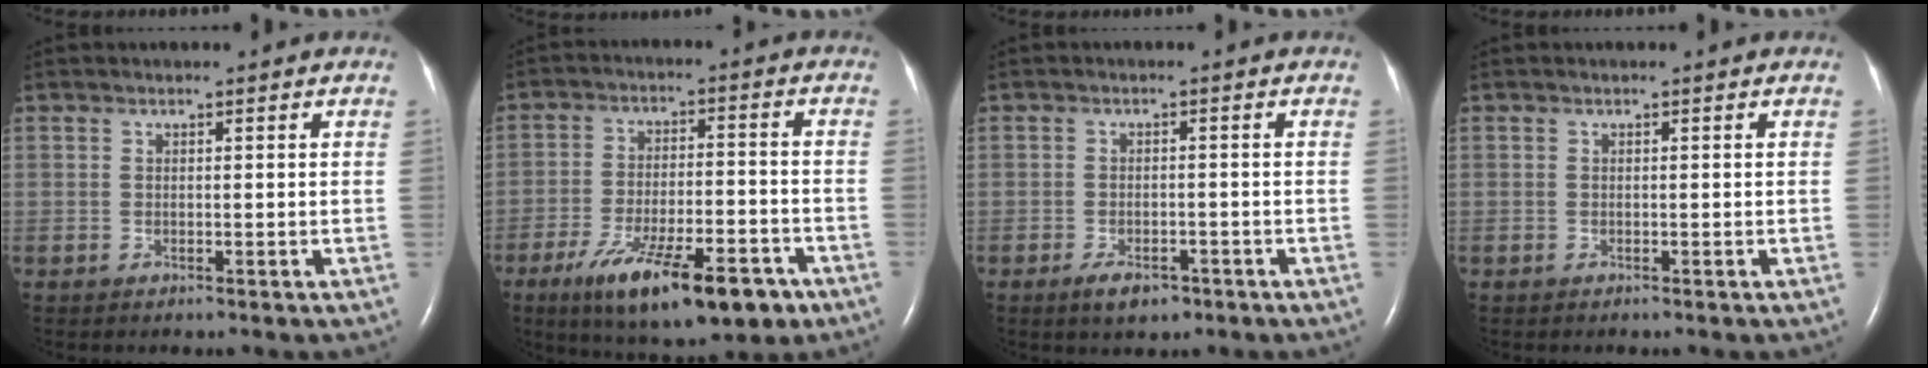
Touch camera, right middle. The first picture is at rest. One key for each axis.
{"total": 16.4, "fx": -9.8, "fy": 4.8, "fz": 12.2, "tx": -0.174, "ty": -0.015, "tz": -0.151}
{"total": 3.6, "fx": -2.3, "fy": 1.6, "fz": 2.2, "tx": -0.042, "ty": -0.003, "tz": -0.033}
{"total": 0.0}